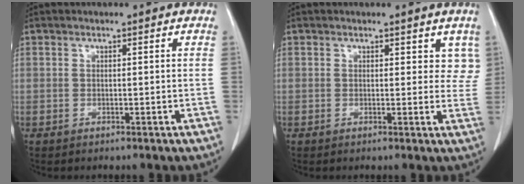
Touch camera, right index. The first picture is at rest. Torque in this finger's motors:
{"motor_torque": [-0.14, 0.06, 0.02, -0.01]}